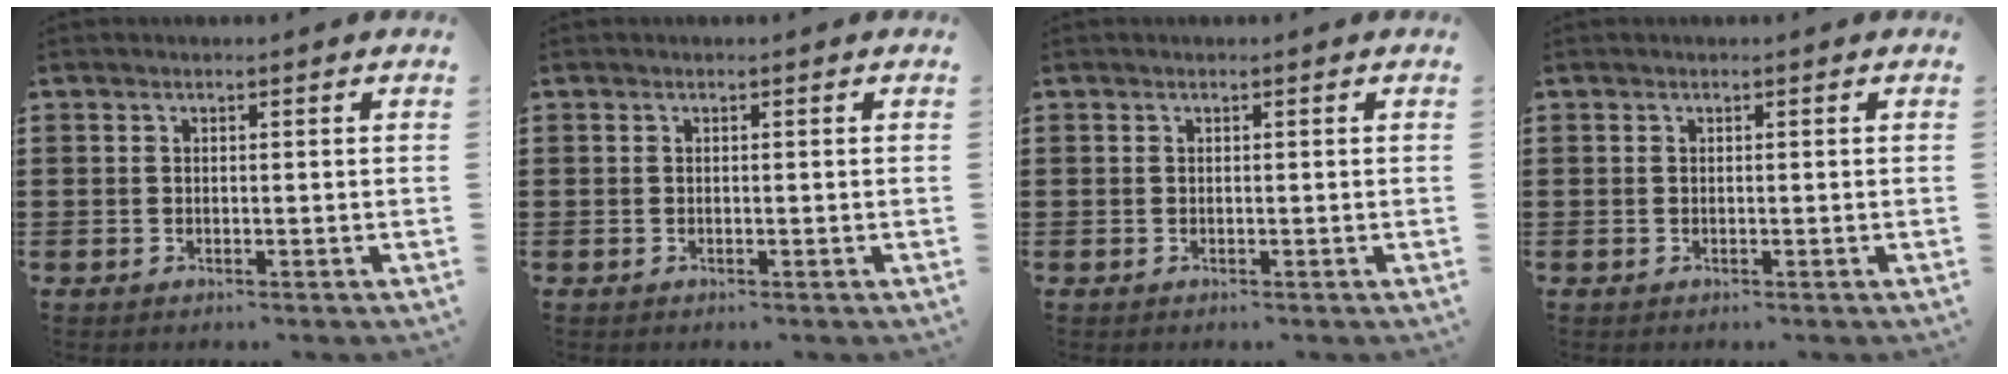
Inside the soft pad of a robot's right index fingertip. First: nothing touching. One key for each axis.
{"total": 0.0}
{"total": 0.0}
{"total": 0.0}